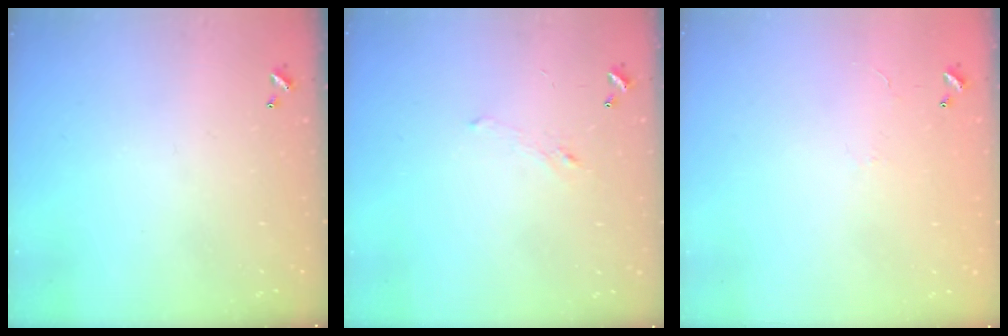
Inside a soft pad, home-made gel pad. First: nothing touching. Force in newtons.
{"total": 1.1, "press": 0.9, "slide": 0.6}
{"total": 7.7, "press": 7.7, "slide": 0.6}